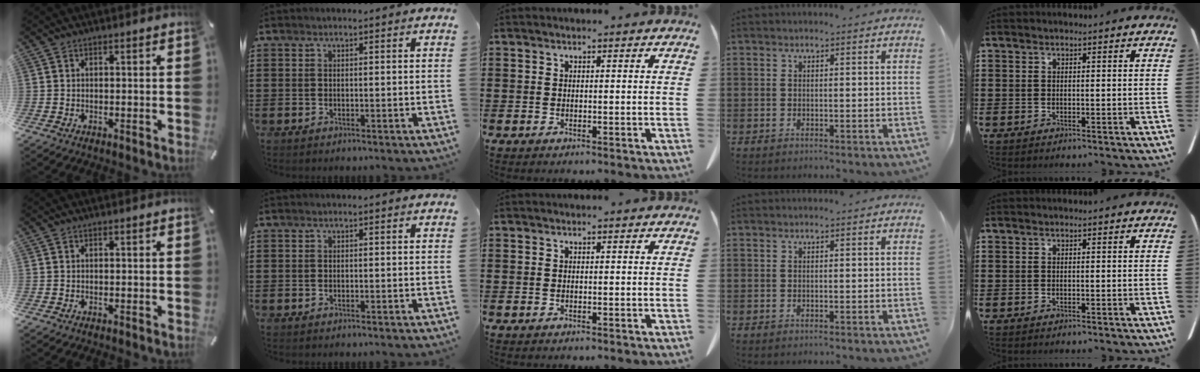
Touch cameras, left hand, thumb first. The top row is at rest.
{}